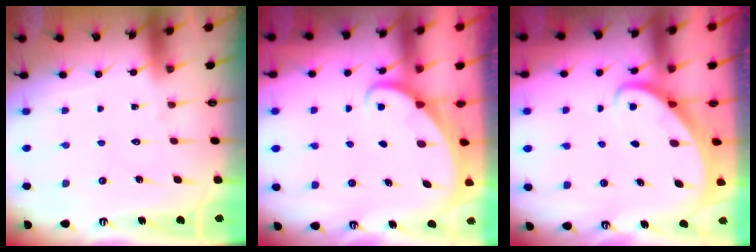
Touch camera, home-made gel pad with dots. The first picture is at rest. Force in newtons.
{"total": 1.8, "press": 1.8, "slide": 0.0}
{"total": 2.4, "press": 2.3, "slide": 0.3}